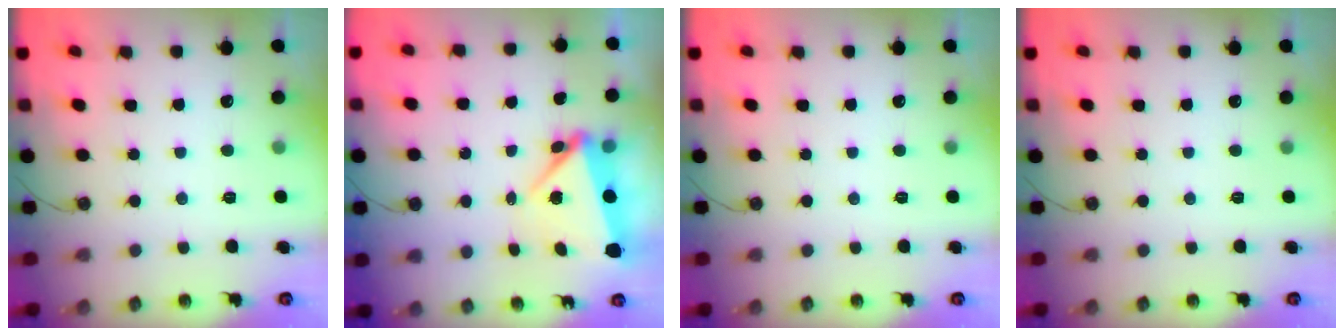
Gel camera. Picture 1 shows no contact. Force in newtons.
{"total": 5.5, "press": 4.7, "slide": 2.9}
{"total": 0.0}
{"total": 0.0}